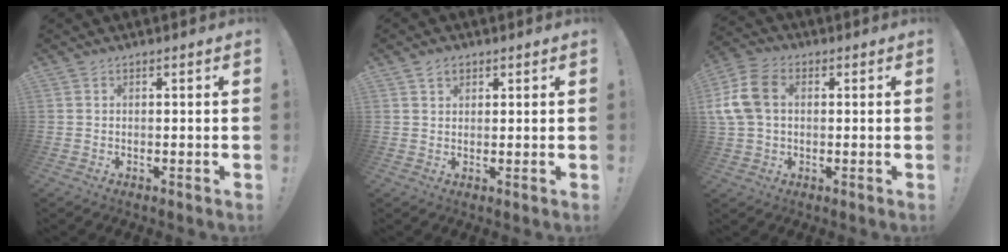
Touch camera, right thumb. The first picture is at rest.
{"total": 2.6, "force": [1.5, 1.8, 1.2], "torque": [-0.013, -0.003, 0.026]}
{"total": 12.3, "force": [1.9, 8.8, 8.4], "torque": [-0.183, 0.012, 0.043]}